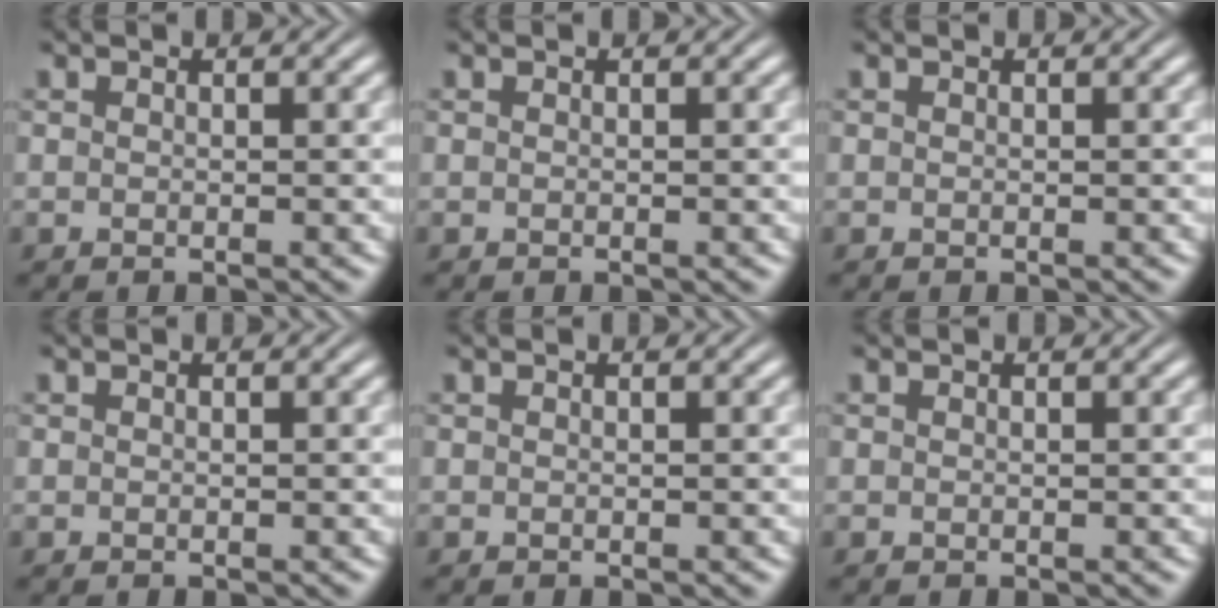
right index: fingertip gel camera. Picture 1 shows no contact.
{"total": 0.0}
{"total": 0.0}
{"total": 0.0}
{"total": 0.0}
{"total": 0.0}